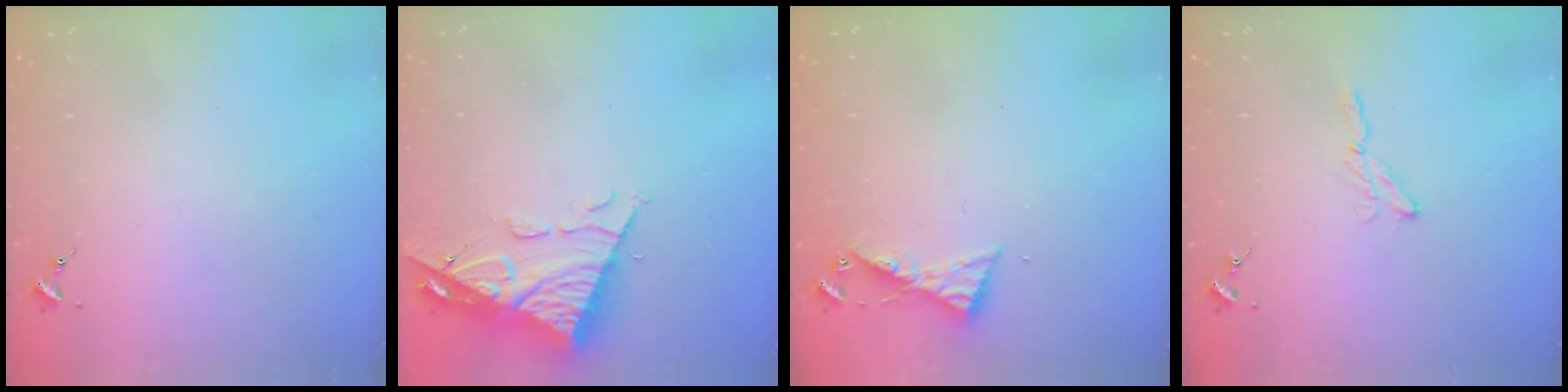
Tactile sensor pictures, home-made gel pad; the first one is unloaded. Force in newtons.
{"total": 13.0, "press": 12.9, "slide": 1.4}
{"total": 5.2, "press": 5.2, "slide": 0.4}
{"total": 5.3, "press": 5.2, "slide": 0.6}